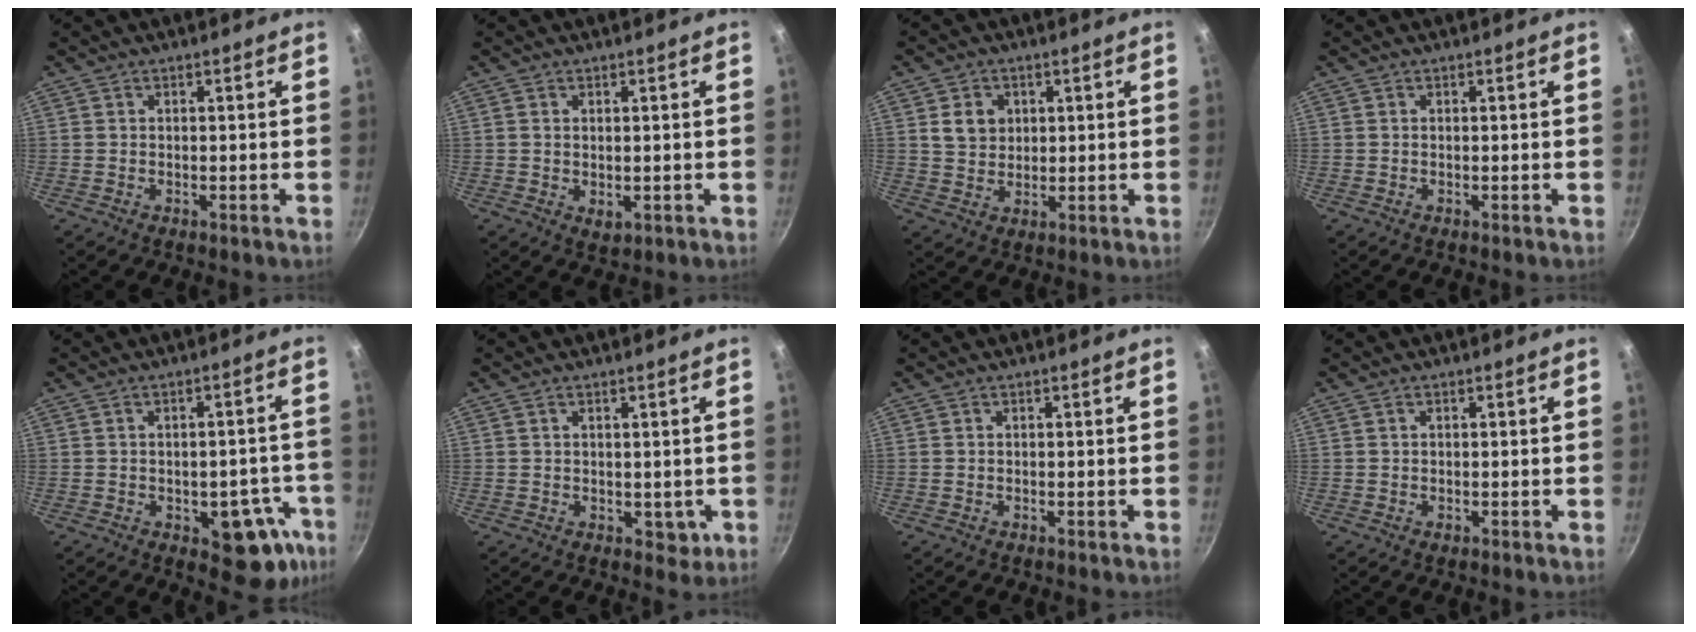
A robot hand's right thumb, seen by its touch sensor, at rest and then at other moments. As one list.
[{"total": 2.2, "force": [0.0, 1.4, 1.7], "torque": [-0.025, -0.006, 0.001]}, {"total": 5.6, "force": [1.5, 4.6, 2.7], "torque": [-0.026, -0.001, 0.029]}, {"total": 0.0}, {"total": 11.6, "force": [-4.5, 6.1, 8.8], "torque": [-0.040, 0.025, -0.052]}, {"total": 3.0, "force": [0.2, 2.1, 2.0], "torque": [-0.018, -0.001, 0.009]}, {"total": 0.0}, {"total": 0.5, "force": [-0.1, 0.3, 0.4], "torque": [-0.003, 0.002, -0.002]}]